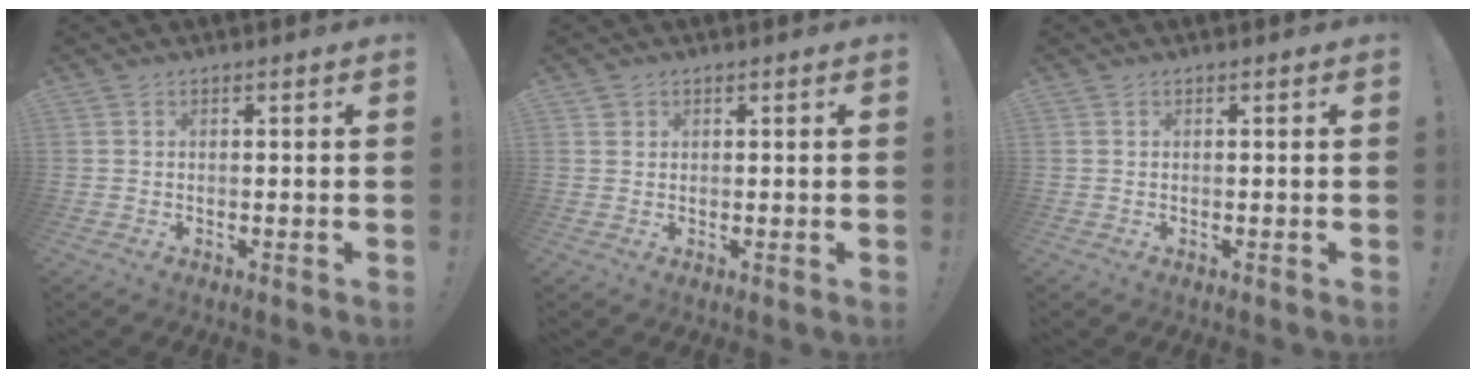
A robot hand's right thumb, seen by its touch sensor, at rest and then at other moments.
{"total": 1.3, "force": [0.8, 1.0, 0.1], "torque": [0.001, -0.001, 0.016]}
{"total": 0.0}